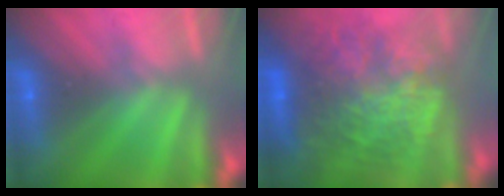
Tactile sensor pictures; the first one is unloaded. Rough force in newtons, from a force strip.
{"total": 7.4}